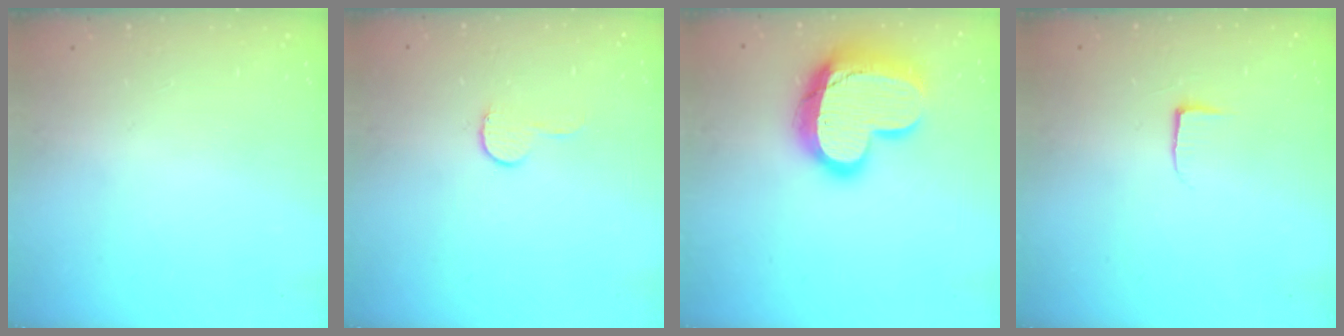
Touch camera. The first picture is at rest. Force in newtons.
{"total": 5.6, "press": 5.6, "slide": 0.5}
{"total": 19.3, "press": 19.2, "slide": 1.6}
{"total": 3.8, "press": 3.8, "slide": 0.5}